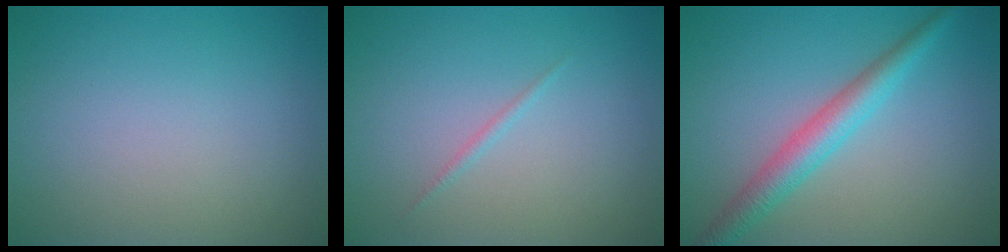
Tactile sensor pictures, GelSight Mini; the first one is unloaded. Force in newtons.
{"total": 0.6, "press": 0.6, "slide": 0.0}
{"total": 3.7, "press": 3.7, "slide": 0.1}